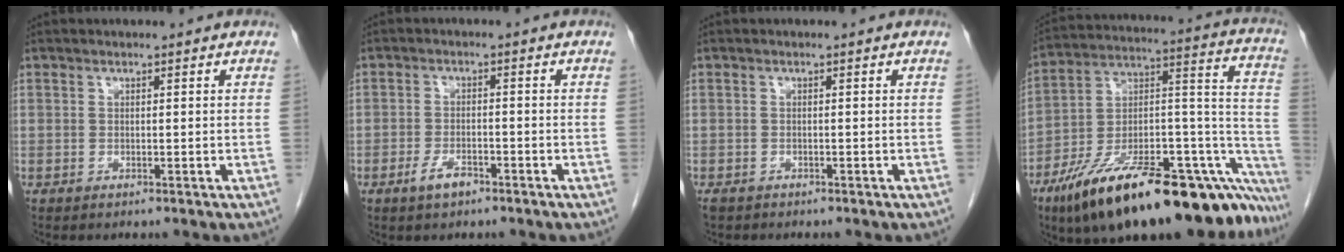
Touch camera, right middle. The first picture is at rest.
{"total": 3.2, "force": [-2.1, 1.2, 2.1], "torque": [-0.044, 0.002, -0.038]}
{"total": 1.3, "force": [-1.1, 0.6, 0.2], "torque": [-0.012, -0.001, -0.018]}
{"total": 33.2, "force": [-24.8, 8.0, 20.7], "torque": [-0.219, 0.014, -0.365]}